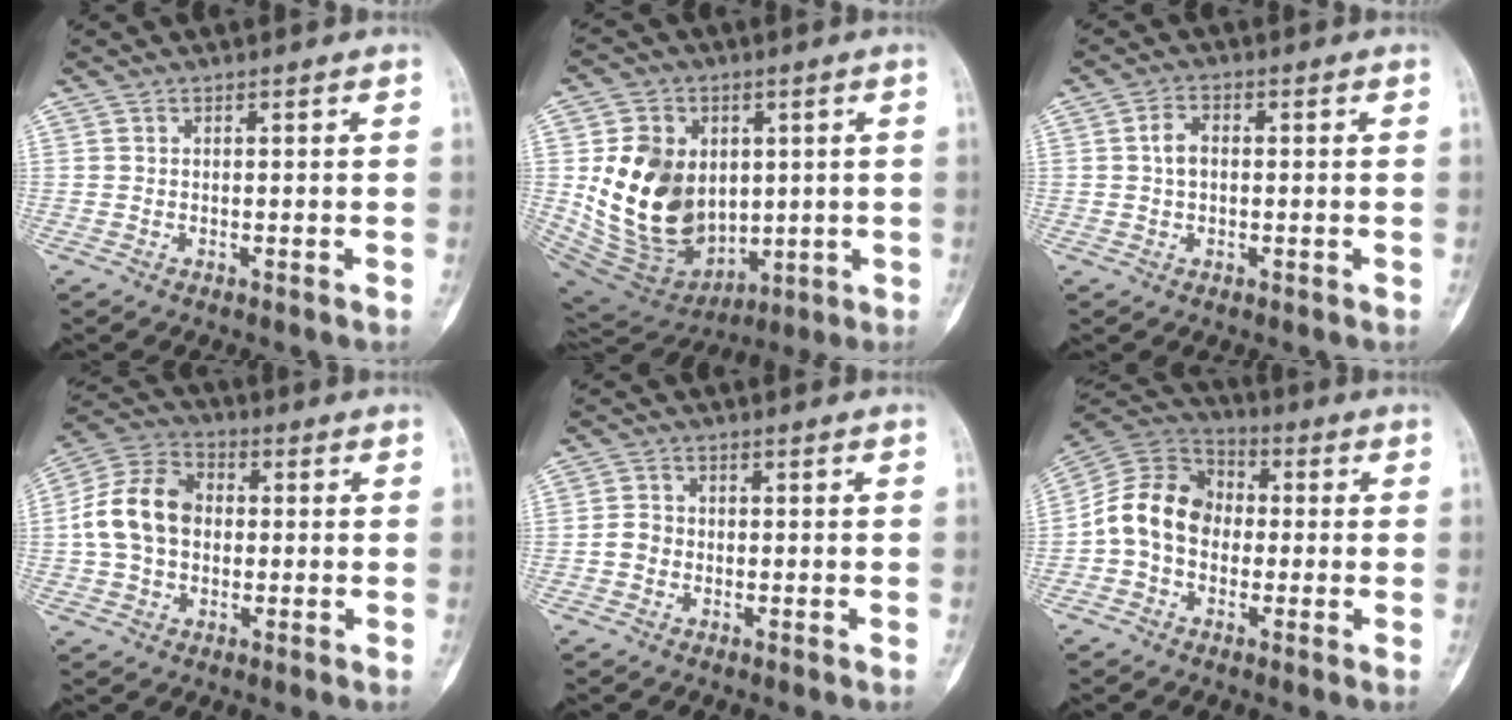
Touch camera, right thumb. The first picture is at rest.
{"total": 20.7, "force": [1.3, 15.8, 13.4], "torque": [-0.203, -0.011, 0.055]}
{"total": 3.8, "force": [0.1, 2.7, 2.7], "torque": [-0.046, 0.012, -0.005]}
{"total": 12.9, "force": [0.0, 9.7, 8.5], "torque": [-0.144, 0.033, -0.010]}
{"total": 3.1, "force": [-0.9, 2.6, 1.3], "torque": [-0.013, 0.010, -0.023]}
{"total": 12.8, "force": [-1.5, 10.1, 7.7], "torque": [-0.122, 0.037, -0.043]}